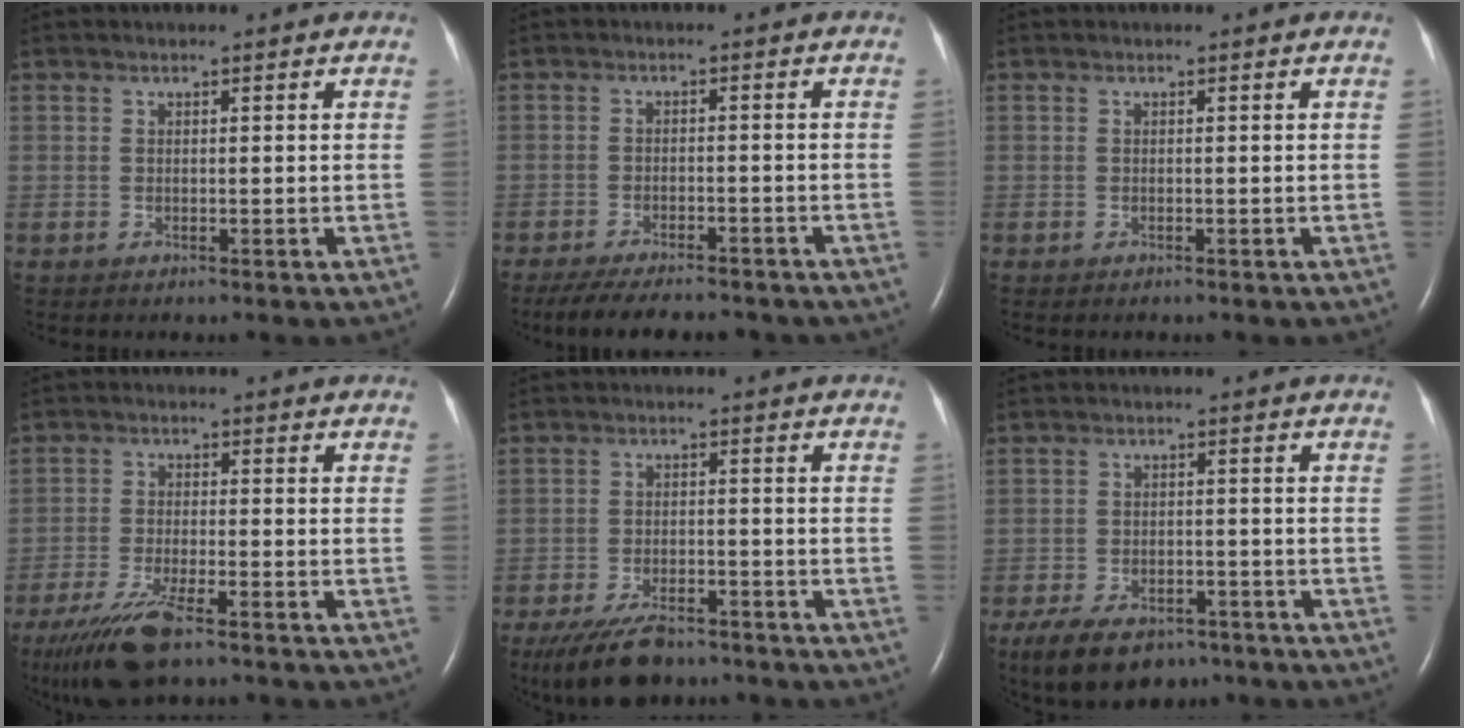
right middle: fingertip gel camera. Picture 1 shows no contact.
{"total": 12.7, "force": [-11.0, 3.0, 5.5], "torque": [-0.095, -0.013, -0.149]}
{"total": 0.0}
{"total": 10.3, "force": [-7.4, 2.1, 6.9], "torque": [-0.136, -0.027, -0.129]}
{"total": 9.1, "force": [-7.1, 3.5, 4.4], "torque": [-0.081, -0.013, -0.119]}
{"total": 10.4, "force": [-7.5, 5.2, 5.1], "torque": [-0.094, -0.002, -0.115]}